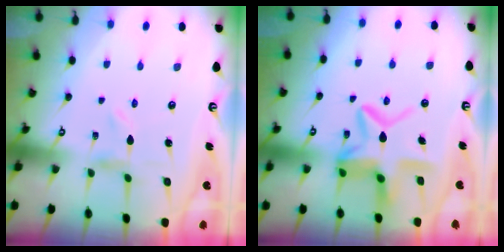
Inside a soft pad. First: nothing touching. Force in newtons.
{"total": 13.4, "press": 13.4, "slide": 1.2}